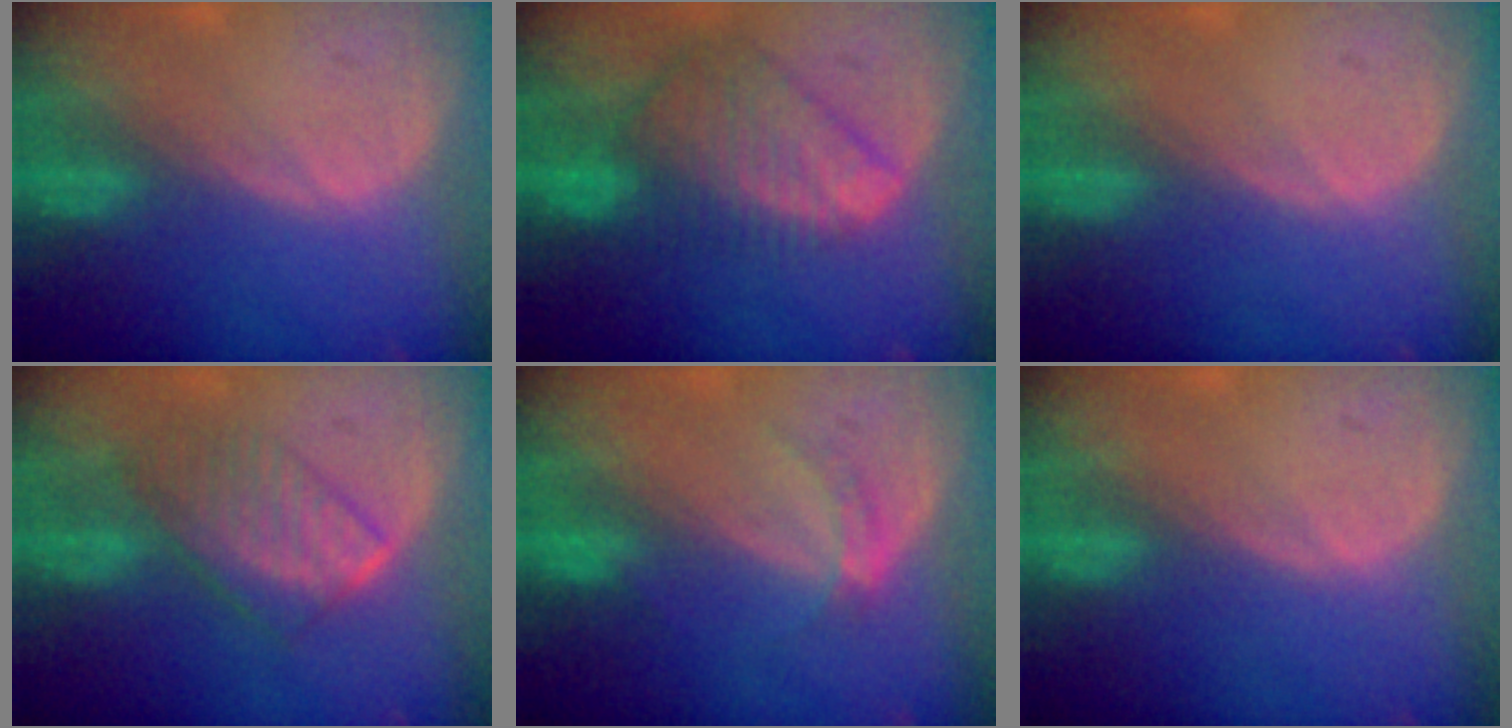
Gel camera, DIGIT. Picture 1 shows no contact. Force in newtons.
{"total": 9.0, "press": 7.7, "slide": 4.7}
{"total": 0.6, "press": 0.2, "slide": 0.5}
{"total": 6.6, "press": 6.4, "slide": 1.8}
{"total": 2.8, "press": 2.5, "slide": 1.3}
{"total": 0.6, "press": 0.1, "slide": 0.6}